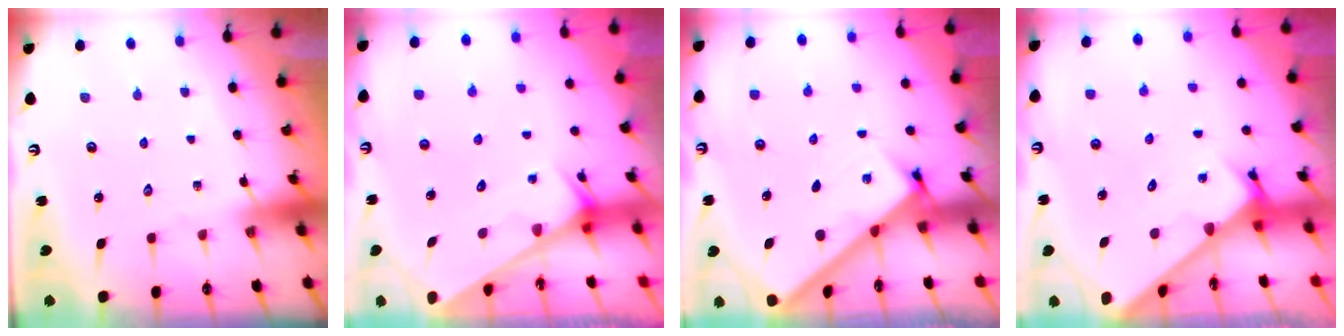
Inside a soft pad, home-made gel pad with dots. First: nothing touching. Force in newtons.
{"total": 3.6, "press": 3.6, "slide": 0.3}
{"total": 2.5, "press": 2.4, "slide": 0.4}
{"total": 2.5, "press": 2.5, "slide": 0.2}